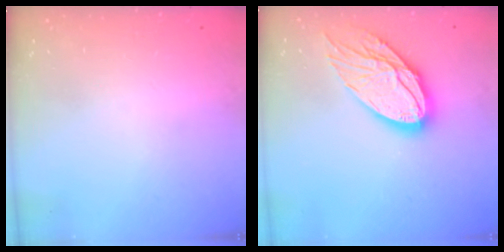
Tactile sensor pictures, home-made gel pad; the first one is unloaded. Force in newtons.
{"total": 17.8, "press": 17.7, "slide": 1.5}